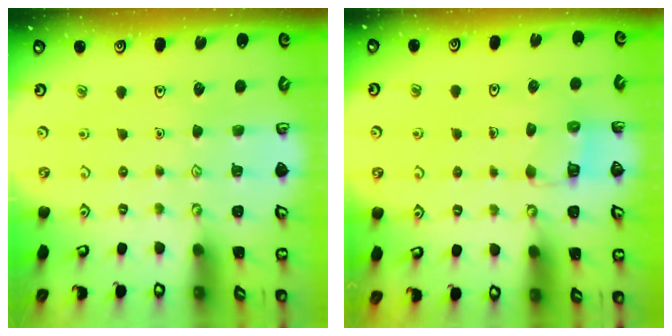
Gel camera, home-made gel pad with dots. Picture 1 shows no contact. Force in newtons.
{"total": 5.4, "press": 5.4, "slide": 0.2}